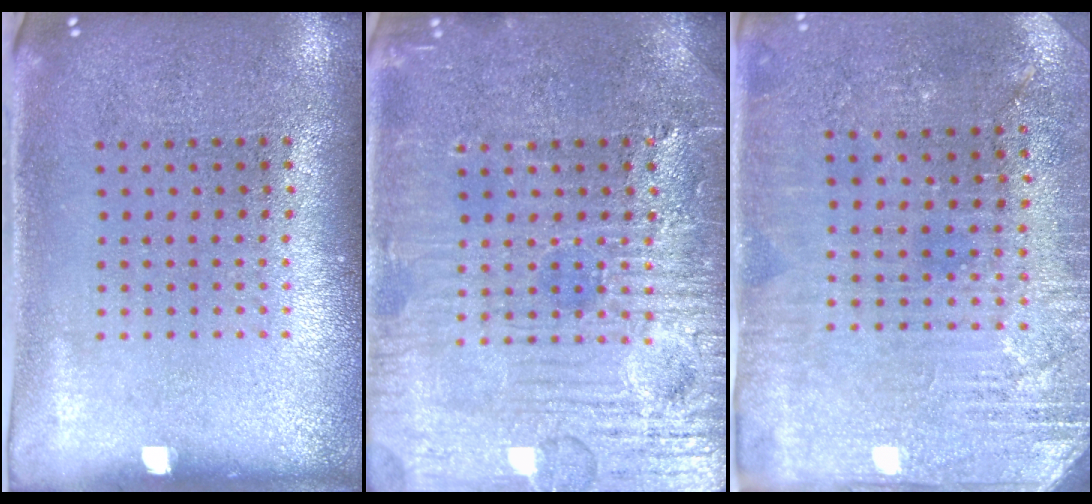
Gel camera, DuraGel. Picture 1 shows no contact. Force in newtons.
{"total": 6.4, "press": 6.4, "slide": 0.7}
{"total": 2.9, "press": 2.8, "slide": 0.6}